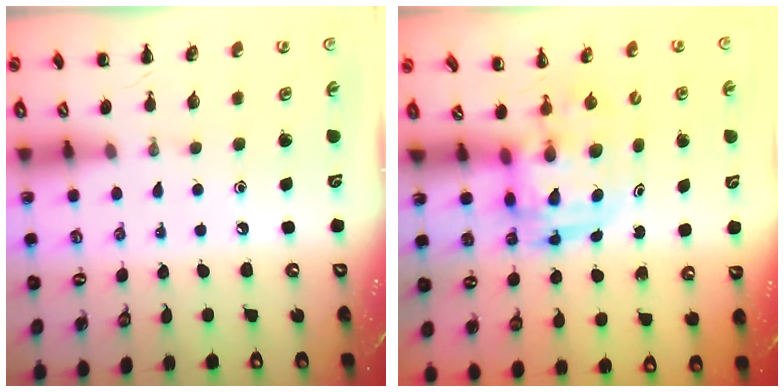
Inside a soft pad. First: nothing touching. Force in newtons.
{"total": 3.3, "press": 3.2, "slide": 0.7}